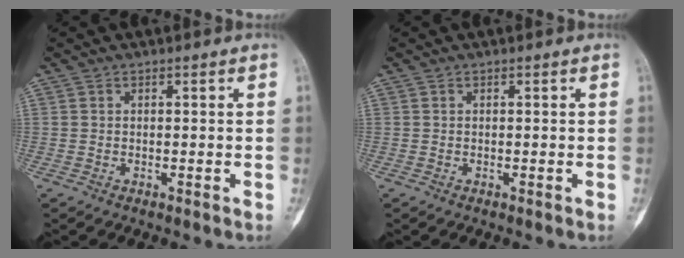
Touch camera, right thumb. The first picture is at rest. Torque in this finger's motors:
{"motor_torque": [0.01, 0.01, 0.02, -0.02, 0.00]}